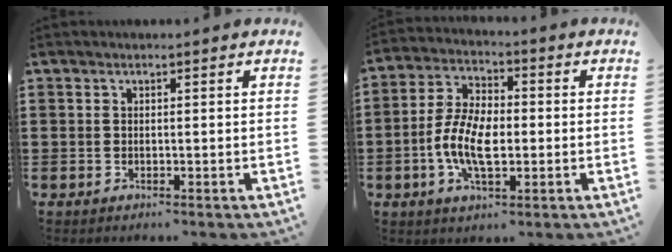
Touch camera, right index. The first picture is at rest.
{"total": 8.4, "force": [-1.9, 4.2, 7.0], "torque": [-0.162, -0.001, -0.042]}